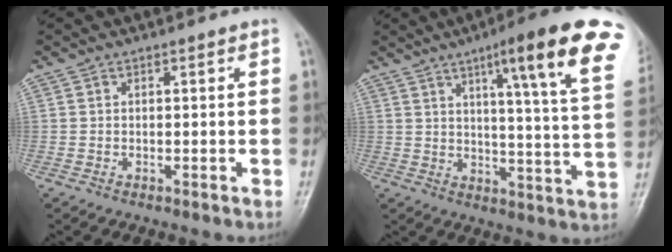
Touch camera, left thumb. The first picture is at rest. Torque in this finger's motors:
{"motor_torque": [0.98, 0.36, 1.65, -1.13, 0.27]}